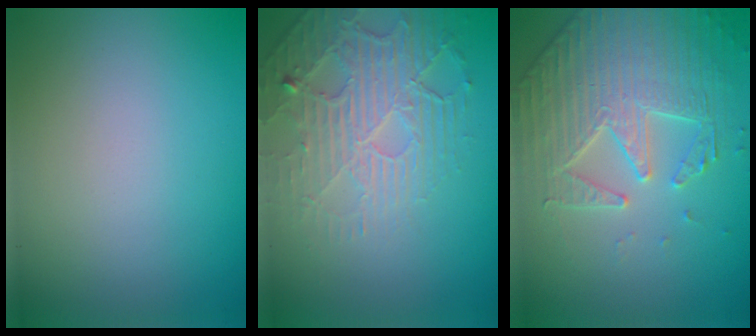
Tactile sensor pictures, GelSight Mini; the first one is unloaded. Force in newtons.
{"total": 4.2, "press": 3.8, "slide": 1.6}
{"total": 4.4, "press": 4.4, "slide": 0.3}